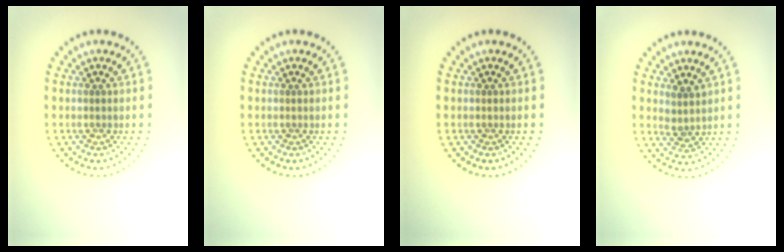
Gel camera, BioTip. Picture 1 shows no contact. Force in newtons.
{"total": 0.0}
{"total": 0.0}
{"total": 1.8, "press": 1.5, "slide": 1.1}